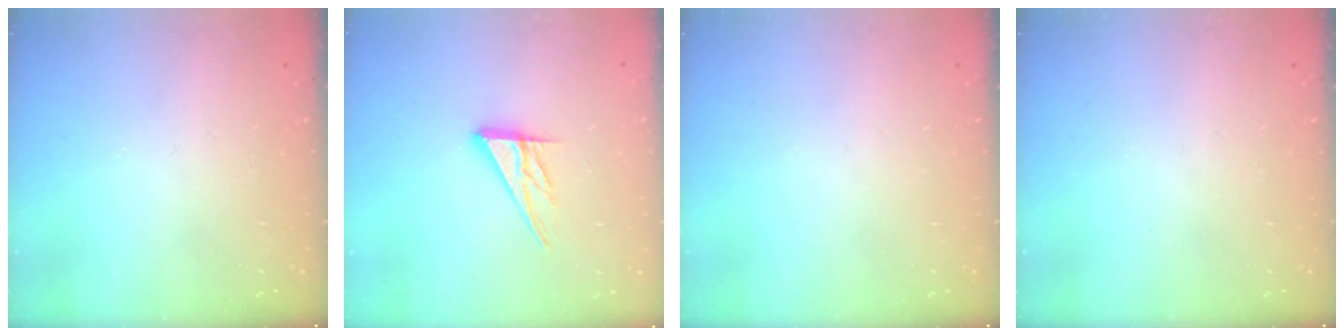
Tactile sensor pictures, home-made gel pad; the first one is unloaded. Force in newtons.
{"total": 11.6, "press": 11.5, "slide": 1.0}
{"total": 0.0}
{"total": 0.0}